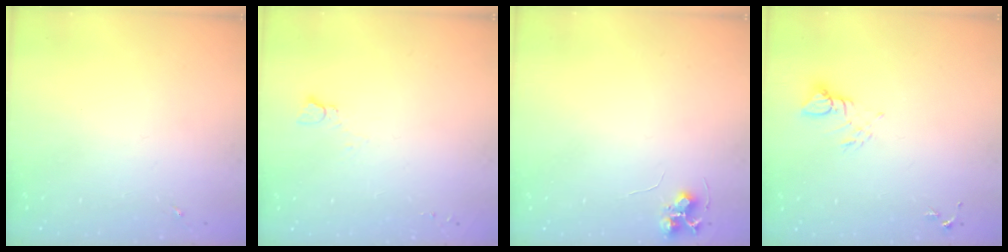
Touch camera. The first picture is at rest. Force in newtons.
{"total": 2.8, "press": 2.7, "slide": 0.3}
{"total": 6.9, "press": 6.9, "slide": 0.7}
{"total": 4.1, "press": 4.1, "slide": 0.2}